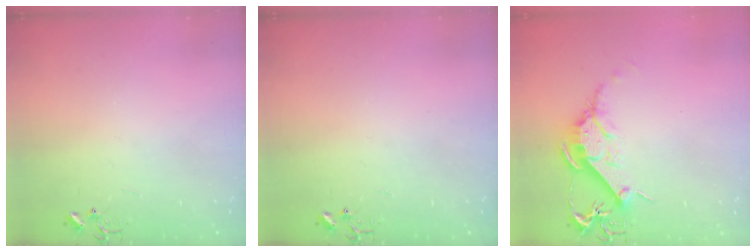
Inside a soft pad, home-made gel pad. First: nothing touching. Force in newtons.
{"total": 0.0}
{"total": 13.0, "press": 13.0, "slide": 0.7}